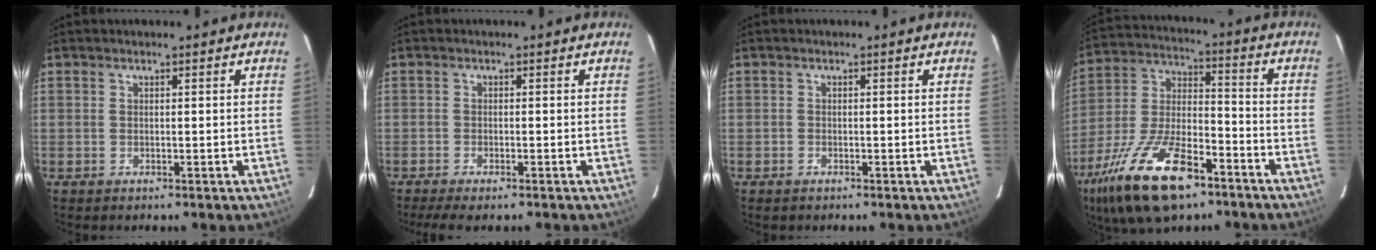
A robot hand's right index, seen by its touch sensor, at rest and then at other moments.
{"total": 4.8, "force": [-3.8, 0.7, 2.8], "torque": [-0.066, -0.019, -0.065]}
{"total": 0.8, "force": [-0.6, 0.4, 0.1], "torque": [-0.004, 0.001, -0.011]}
{"total": 21.5, "force": [-13.2, 8.9, 14.5], "torque": [-0.301, -0.018, -0.233]}